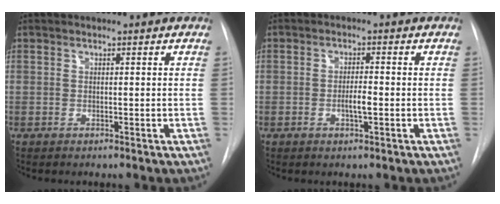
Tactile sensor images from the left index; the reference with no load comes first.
{"total": 2.6, "force": [-1.1, 0.4, 2.3], "torque": [-0.042, -0.004, -0.018]}